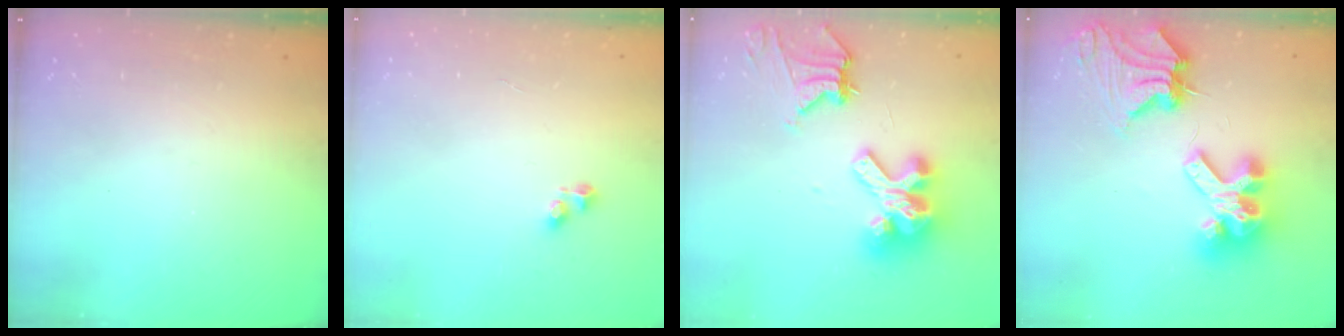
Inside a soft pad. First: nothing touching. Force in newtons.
{"total": 3.0, "press": 3.0, "slide": 0.4}
{"total": 15.5, "press": 15.4, "slide": 1.5}
{"total": 16.4, "press": 16.3, "slide": 1.9}